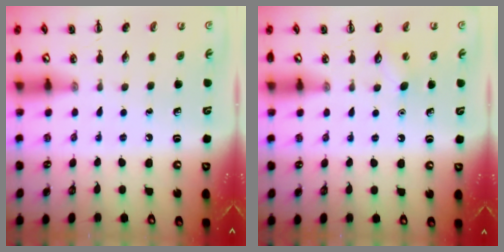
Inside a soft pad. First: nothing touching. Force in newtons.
{"total": 2.9, "press": 2.8, "slide": 0.7}